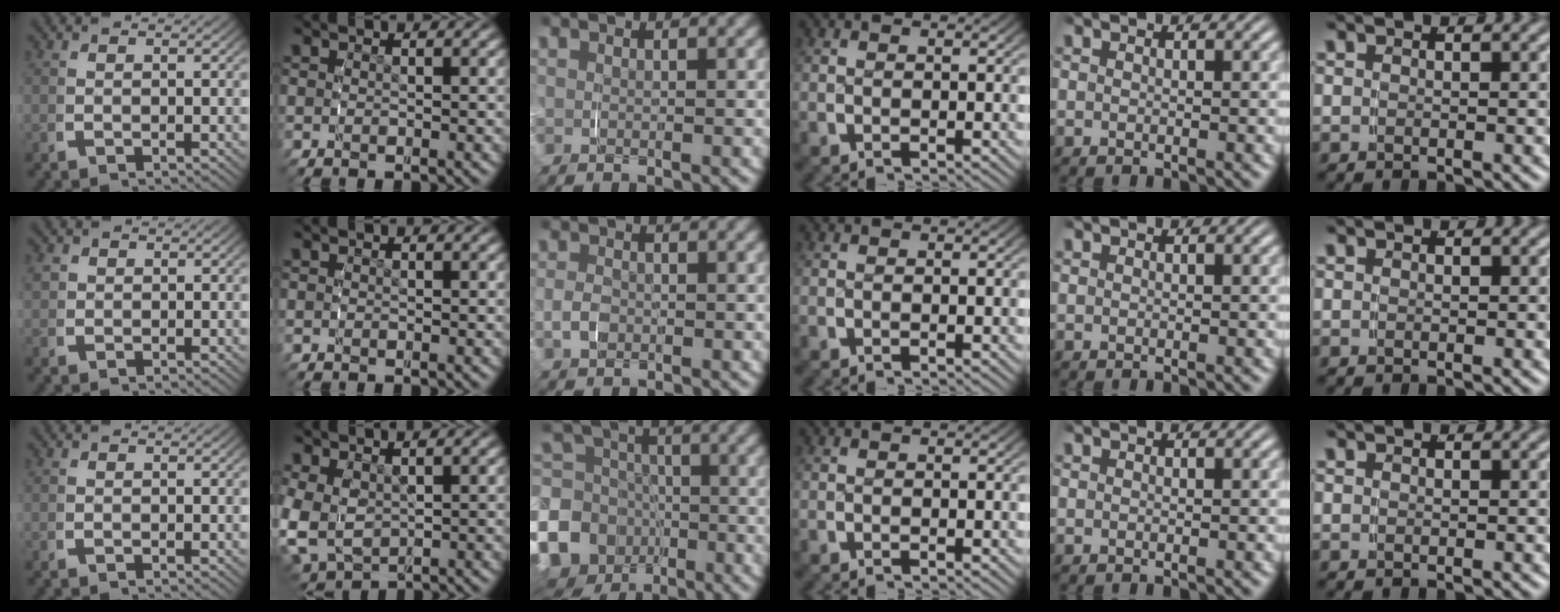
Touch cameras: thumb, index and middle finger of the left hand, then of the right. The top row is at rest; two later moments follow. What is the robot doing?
{"motion": "grasp_and_lifting", "object": "paper towel"}